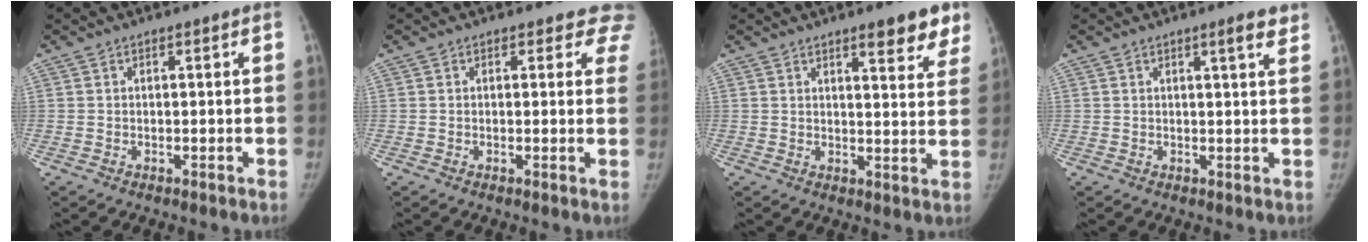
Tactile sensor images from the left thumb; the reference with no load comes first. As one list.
[{"total": 4.7, "force": [4.0, 2.5, 0.1], "torque": [0.048, -0.013, 0.015]}, {"total": 7.9, "force": [5.5, 2.4, 5.2], "torque": [-0.037, -0.030, 0.069]}, {"total": 3.5, "force": [2.3, 0.4, 2.6], "torque": [-0.031, -0.012, 0.031]}]